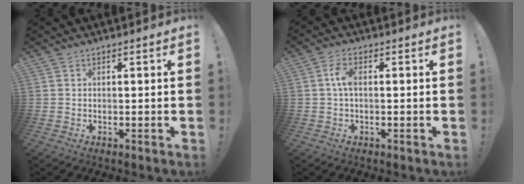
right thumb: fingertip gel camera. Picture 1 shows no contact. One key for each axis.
{"total": 4.7, "fx": 0.3, "fy": 2.2, "fz": 4.2, "tx": -0.088, "ty": 0.010, "tz": 0.005}